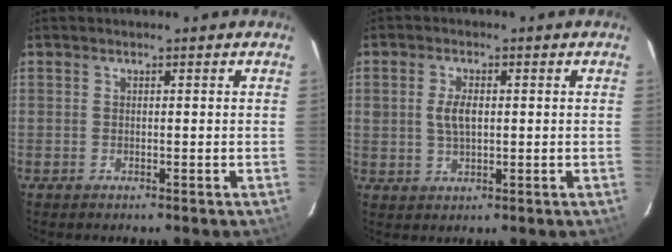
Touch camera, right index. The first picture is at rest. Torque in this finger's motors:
{"motor_torque": [0.07, 0.07, 0.08, 0.05]}